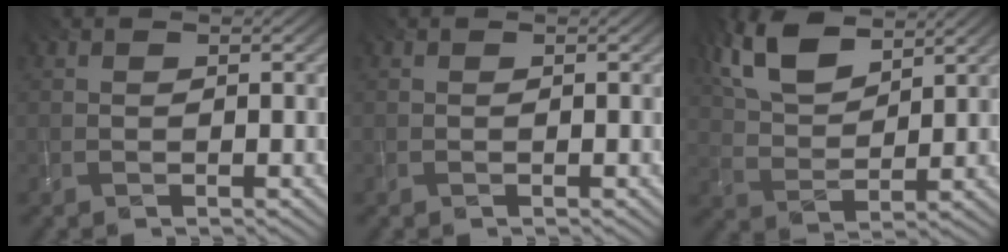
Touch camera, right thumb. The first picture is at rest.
{"total": 0.0}
{"total": 8.4, "force": [5.0, 3.6, 5.7], "torque": [-0.142, 0.015, 0.108]}